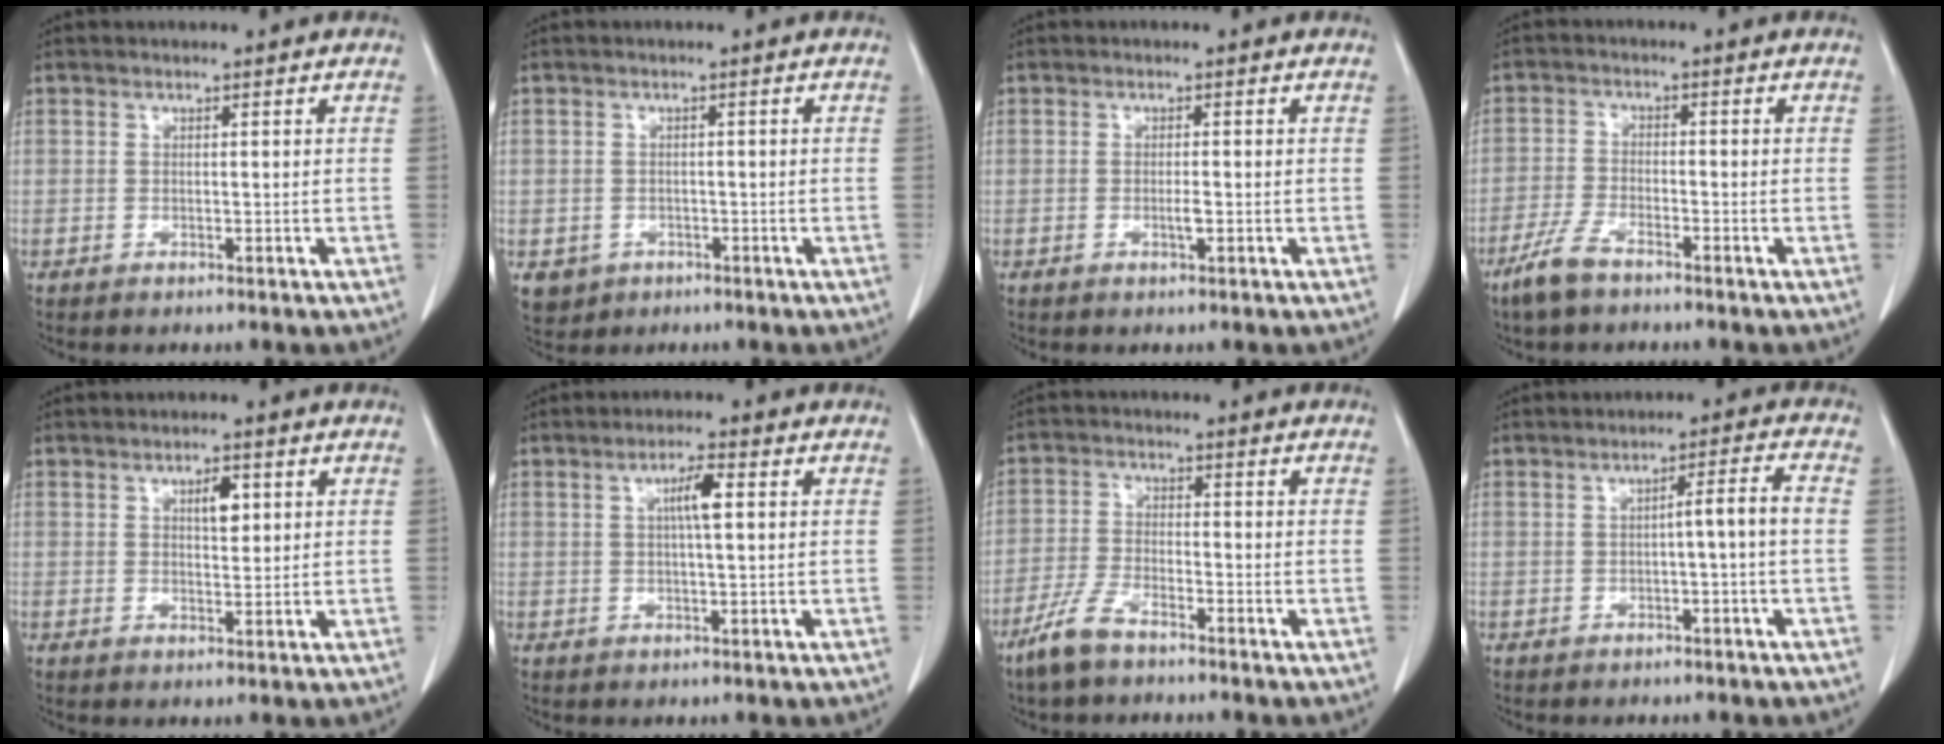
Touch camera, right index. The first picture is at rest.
{"total": 3.7, "force": [-1.5, 3.3, 0.7], "torque": [-0.010, 0.003, -0.018]}
{"total": 1.2, "force": [-0.4, 0.2, 1.1], "torque": [-0.022, -0.001, -0.008]}
{"total": 5.0, "force": [-3.8, 1.1, 3.1], "torque": [-0.074, -0.005, -0.077]}
{"total": 3.2, "force": [1.2, 1.3, 2.7], "torque": [-0.043, 0.000, 0.020]}
{"total": 3.8, "force": [0.9, 0.4, 3.7], "torque": [-0.066, 0.005, 0.014]}
{"total": 5.7, "force": [-4.4, 1.3, 3.4], "torque": [-0.082, -0.007, -0.091]}
{"total": 3.7, "force": [-0.6, -0.6, 3.7], "torque": [-0.054, 0.011, -0.007]}